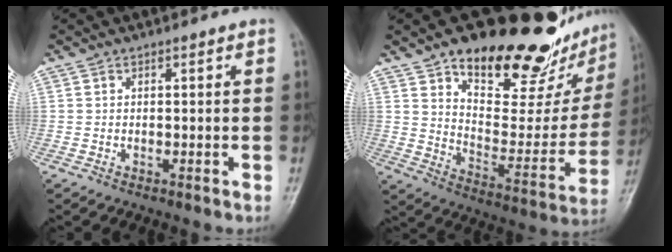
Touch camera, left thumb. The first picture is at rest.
{"total": 27.5, "force": [19.2, 10.9, 16.5], "torque": [-0.189, -0.099, 0.282]}